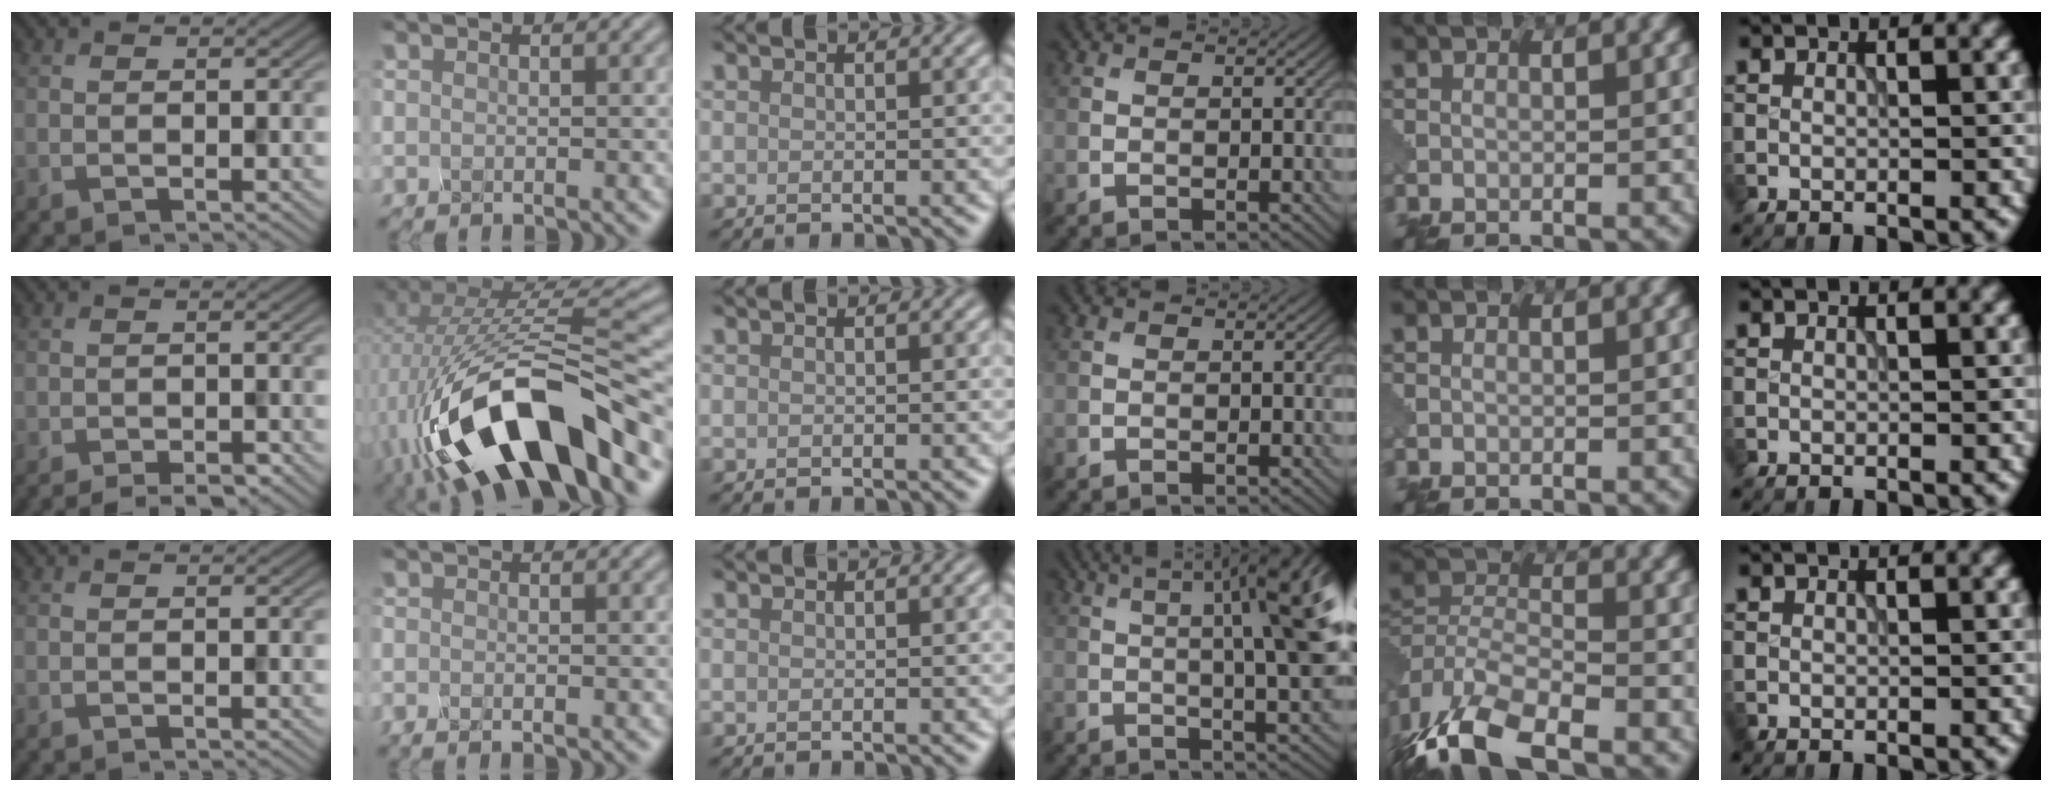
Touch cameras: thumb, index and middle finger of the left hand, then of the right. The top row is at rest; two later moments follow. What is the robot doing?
{"motion": "squeeze", "object": "hand grip exerciser"}